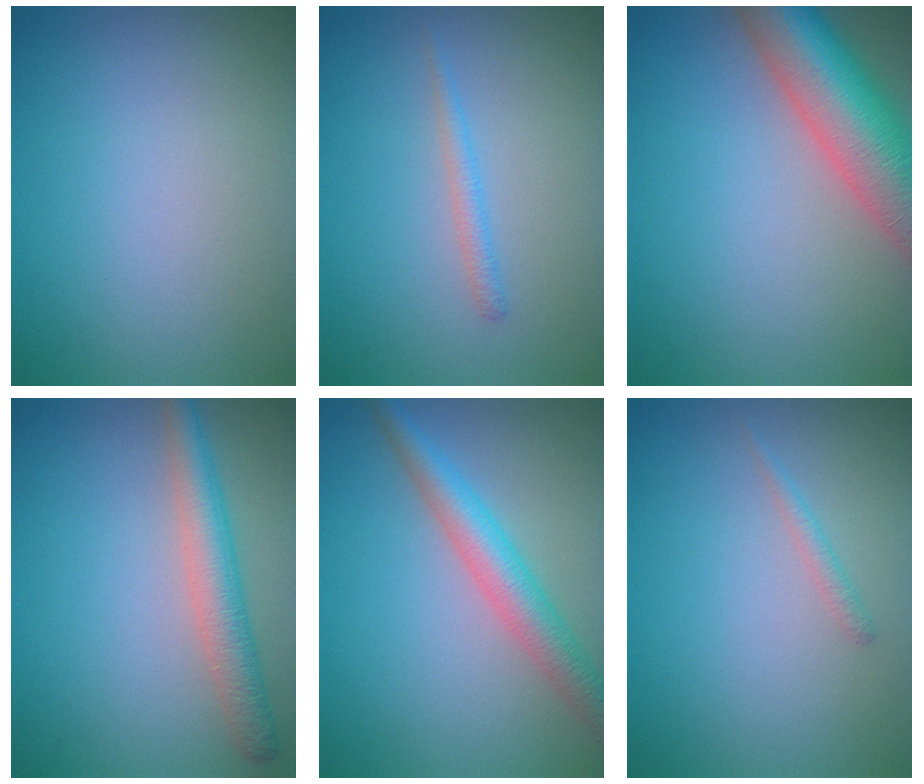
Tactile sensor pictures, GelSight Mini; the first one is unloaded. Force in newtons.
{"total": 1.2, "press": 1.2, "slide": 0.0}
{"total": 10.1, "press": 10.1, "slide": 0.7}
{"total": 3.8, "press": 3.8, "slide": 0.3}
{"total": 4.2, "press": 4.2, "slide": 0.1}
{"total": 0.9, "press": 0.9, "slide": 0.0}